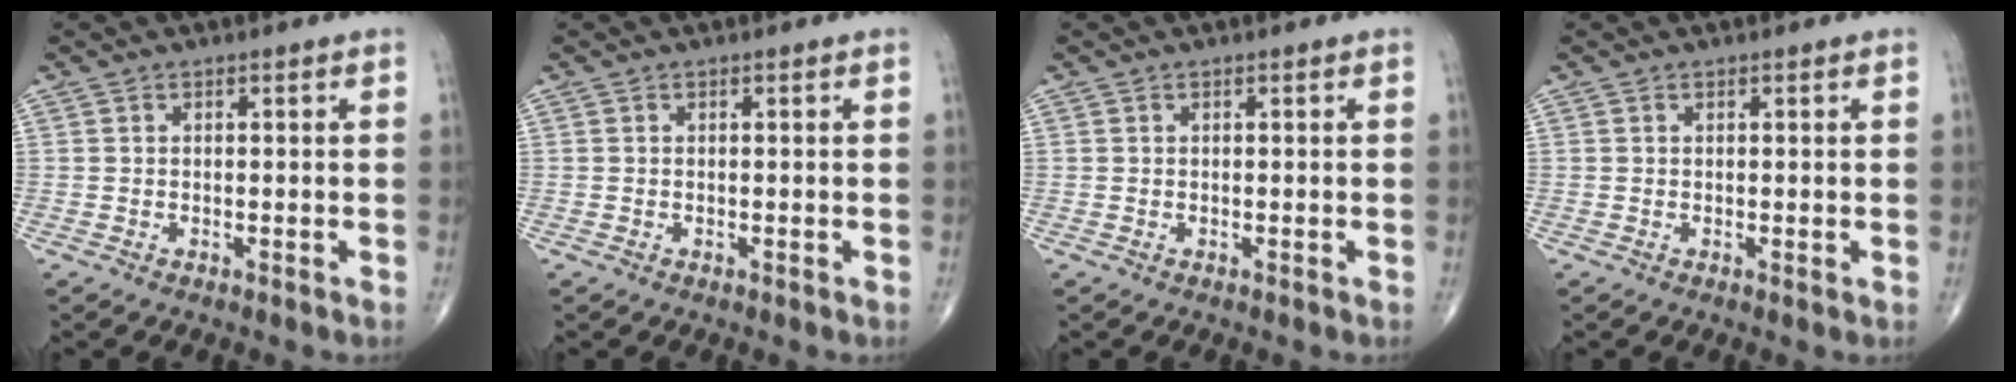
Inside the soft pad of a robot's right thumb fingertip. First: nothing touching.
{"total": 0.0}
{"total": 0.0}
{"total": 0.0}